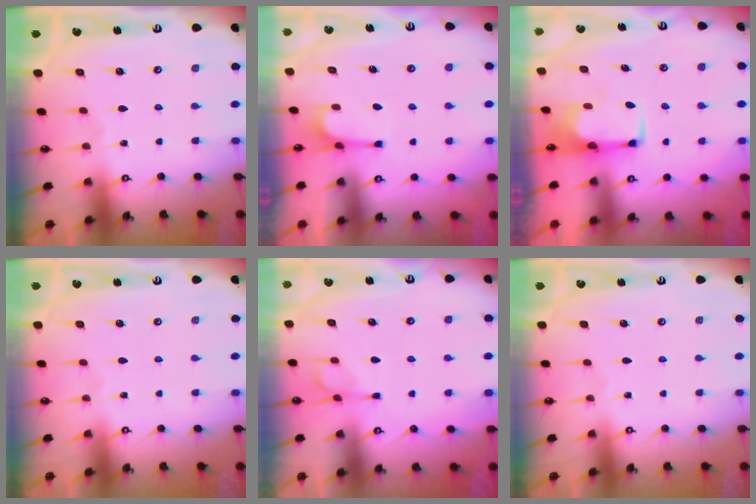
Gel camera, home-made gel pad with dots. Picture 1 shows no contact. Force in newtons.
{"total": 2.0, "press": 1.9, "slide": 0.6}
{"total": 1.9, "press": 1.6, "slide": 1.0}
{"total": 0.0}
{"total": 1.2, "press": 0.2, "slide": 1.2}
{"total": 0.0}